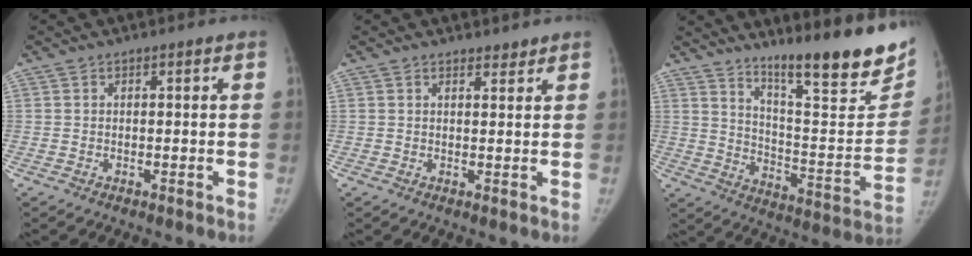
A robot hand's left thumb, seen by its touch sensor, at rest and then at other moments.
{"total": 1.6, "force": [1.5, 0.5, 0.3], "torque": [0.005, -0.013, 0.021]}
{"total": 24.1, "force": [17.6, 4.6, 15.8], "torque": [-0.200, -0.113, 0.263]}